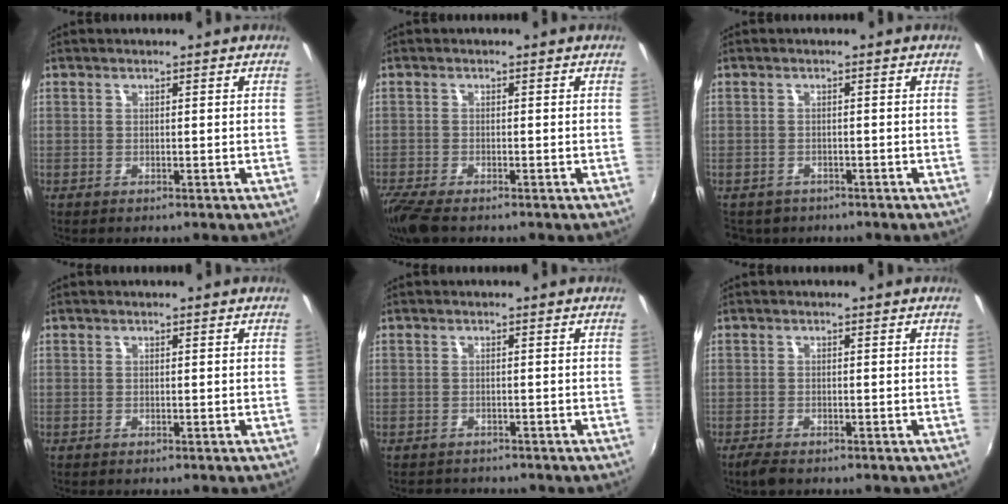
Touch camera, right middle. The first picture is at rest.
{"total": 5.9, "force": [-4.7, 1.3, 3.4], "torque": [-0.089, -0.030, -0.091]}
{"total": 3.6, "force": [-2.3, 2.6, 1.0], "torque": [-0.029, -0.009, -0.033]}
{"total": 0.0}
{"total": 2.3, "force": [-2.0, 1.1, 0.1], "torque": [-0.008, -0.002, -0.033]}
{"total": 2.6, "force": [-2.0, 0.7, 1.5], "torque": [-0.036, -0.010, -0.038]}